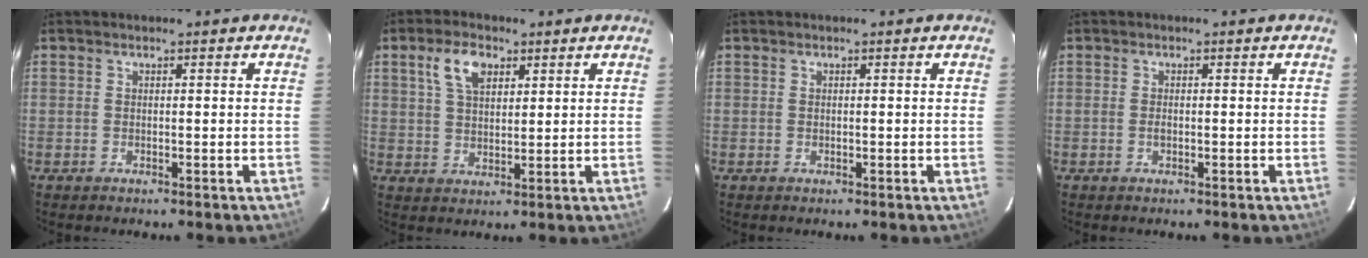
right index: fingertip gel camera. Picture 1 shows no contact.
{"total": 6.4, "force": [3.1, 3.5, 4.4], "torque": [-0.085, 0.015, 0.058]}
{"total": 0.0}
{"total": 0.9, "force": [-0.2, 0.5, 0.7], "torque": [-0.014, 0.001, -0.004]}